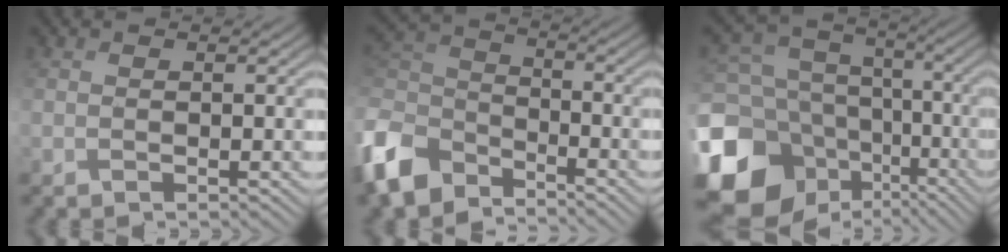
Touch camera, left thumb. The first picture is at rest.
{"total": 9.7, "force": [-6.7, 5.7, 4.1], "torque": [-0.117, -0.013, -0.154]}
{"total": 18.4, "force": [-6.2, 15.1, 8.4], "torque": [-0.264, -0.026, -0.097]}